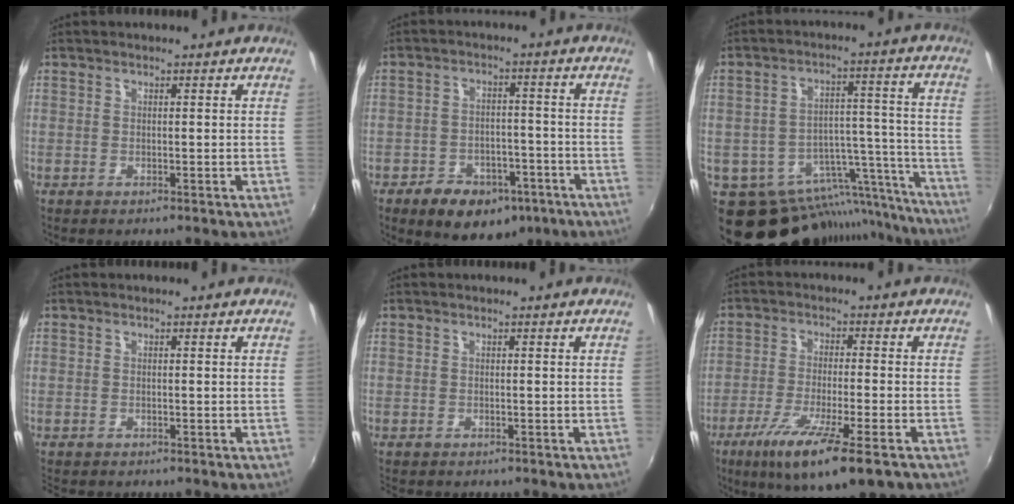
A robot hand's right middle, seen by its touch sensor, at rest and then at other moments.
{"total": 13.2, "force": [-8.2, 7.9, 6.8], "torque": [-0.140, 0.013, -0.105]}
{"total": 21.4, "force": [-17.5, 9.6, 7.4], "torque": [-0.117, 0.037, -0.229]}
{"total": 1.4, "force": [-1.2, 0.4, 0.4], "torque": [-0.011, -0.007, -0.017]}
{"total": 0.8, "force": [-0.7, 0.2, 0.3], "torque": [-0.008, -0.002, -0.011]}
{"total": 13.4, "force": [-7.8, 2.0, 10.7], "torque": [-0.207, -0.042, -0.135]}